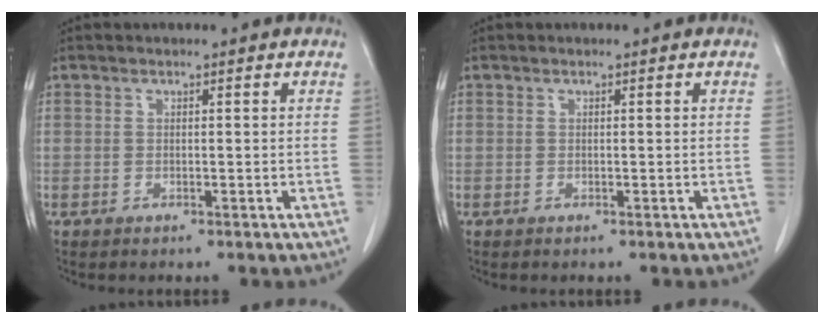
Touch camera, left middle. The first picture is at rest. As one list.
[{"total": 0.0}]